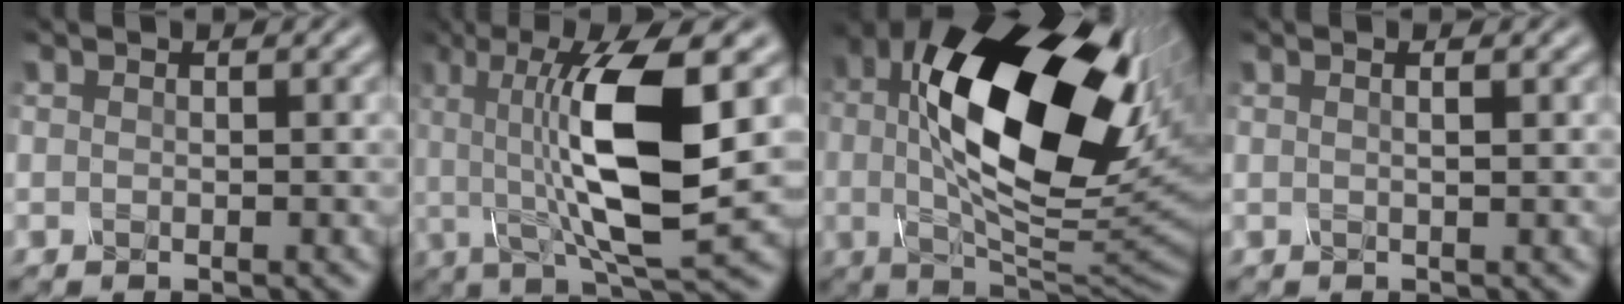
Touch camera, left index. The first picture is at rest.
{"total": 11.0, "force": [1.1, 2.8, 10.6], "torque": [-0.177, -0.001, 0.021]}
{"total": 18.2, "force": [3.7, 8.7, 15.6], "torque": [-0.254, -0.004, 0.057]}
{"total": 1.6, "force": [0.6, 0.6, 1.4], "torque": [-0.008, 0.001, -0.005]}